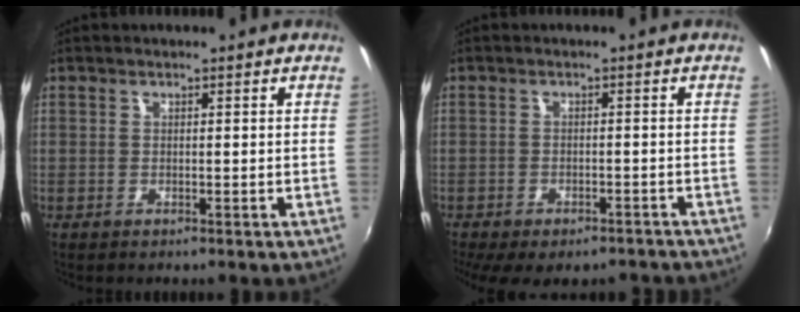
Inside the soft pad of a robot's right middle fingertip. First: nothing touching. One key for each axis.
{"total": 12.3, "fx": -9.8, "fy": 4.6, "fz": 5.8, "tx": -0.124, "ty": -0.029, "tz": -0.127}